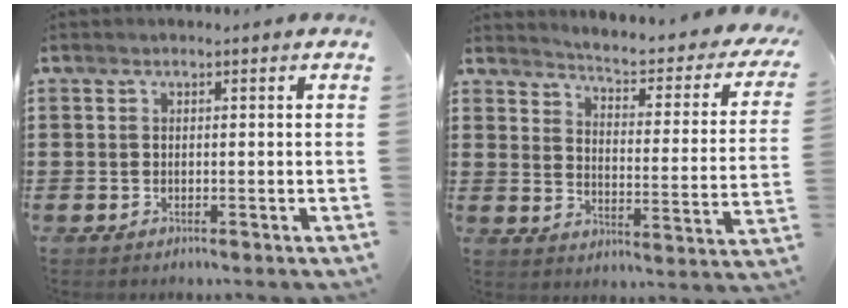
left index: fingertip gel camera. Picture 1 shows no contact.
{"total": 3.4, "force": [3.1, -0.3, 1.3], "torque": [-0.037, -0.036, 0.040]}